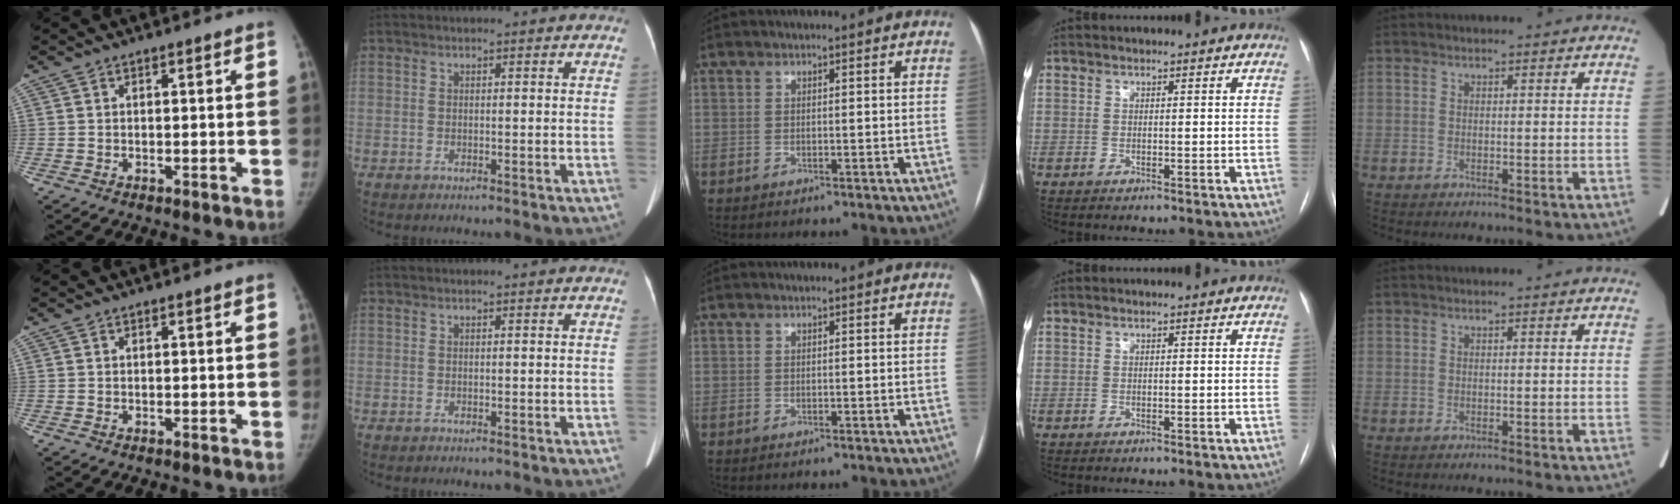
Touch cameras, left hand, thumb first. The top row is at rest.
{}